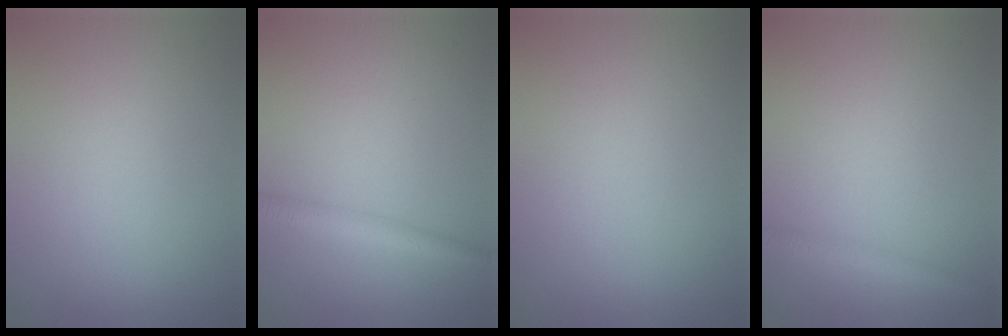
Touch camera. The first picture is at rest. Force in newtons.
{"total": 1.9, "press": 1.9, "slide": 0.0}
{"total": 0.0}
{"total": 1.3, "press": 1.3, "slide": 0.1}